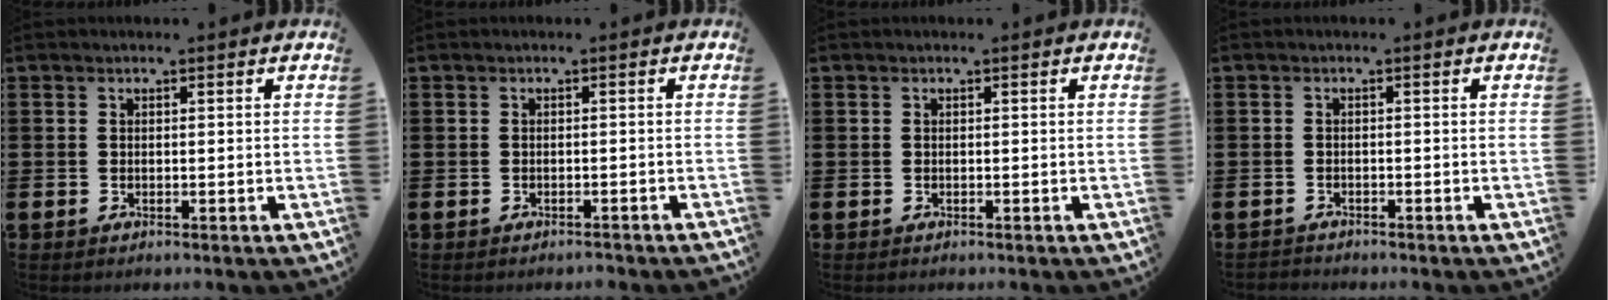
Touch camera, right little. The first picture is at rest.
{"total": 0.8, "force": [-0.7, 0.0, 0.2], "torque": [-0.004, -0.002, -0.015]}
{"total": 0.0}
{"total": 0.8, "force": [-0.7, 0.1, -0.1], "torque": [0.001, 0.000, -0.016]}